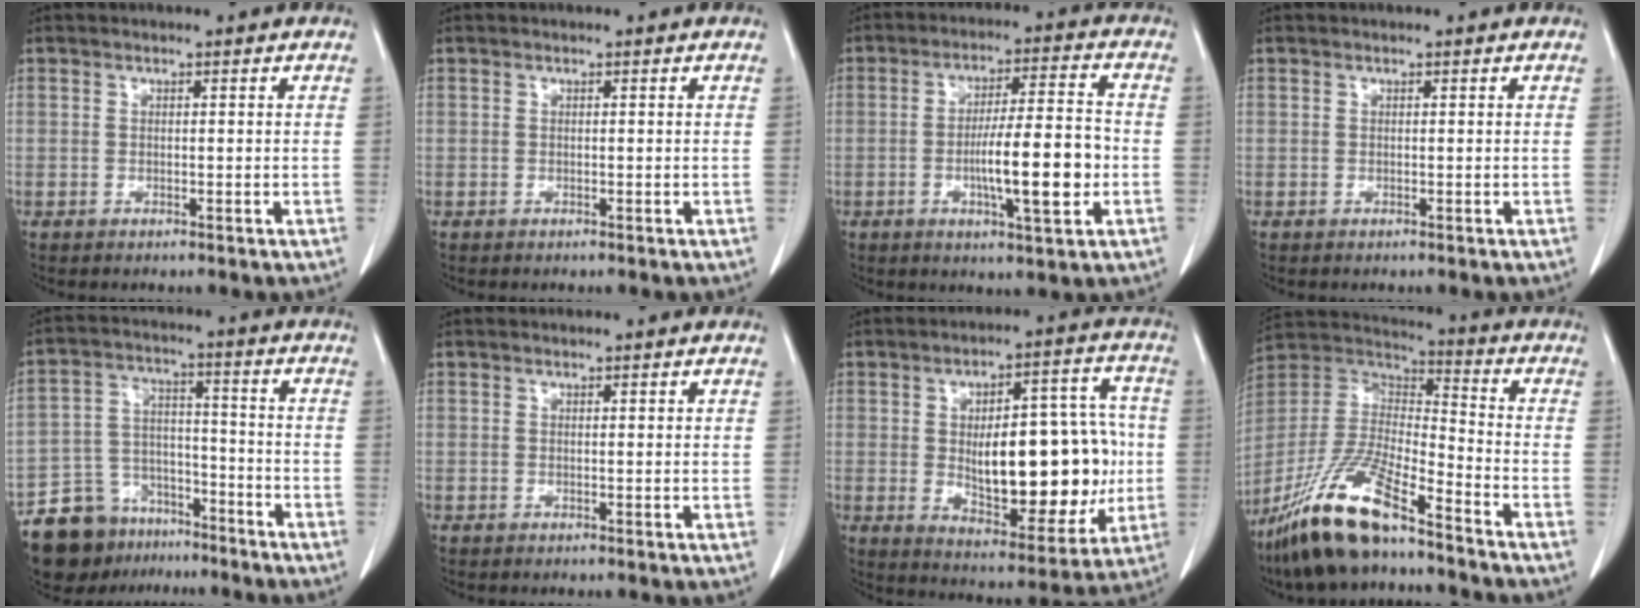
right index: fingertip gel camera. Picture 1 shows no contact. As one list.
[{"total": 0.0}, {"total": 11.3, "force": [-2.5, 1.3, 10.9], "torque": [-0.180, 0.002, -0.041]}, {"total": 0.0}, {"total": 12.2, "force": [-9.5, 7.1, 3.2], "torque": [-0.066, 0.032, -0.157]}, {"total": 0.7, "force": [0.3, 0.1, 0.6], "torque": [-0.012, 0.001, 0.005]}, {"total": 20.0, "force": [-1.1, 7.8, 18.4], "torque": [-0.266, 0.017, -0.001]}, {"total": 17.1, "force": [-12.2, 3.1, 11.6], "torque": [-0.250, -0.017, -0.228]}]